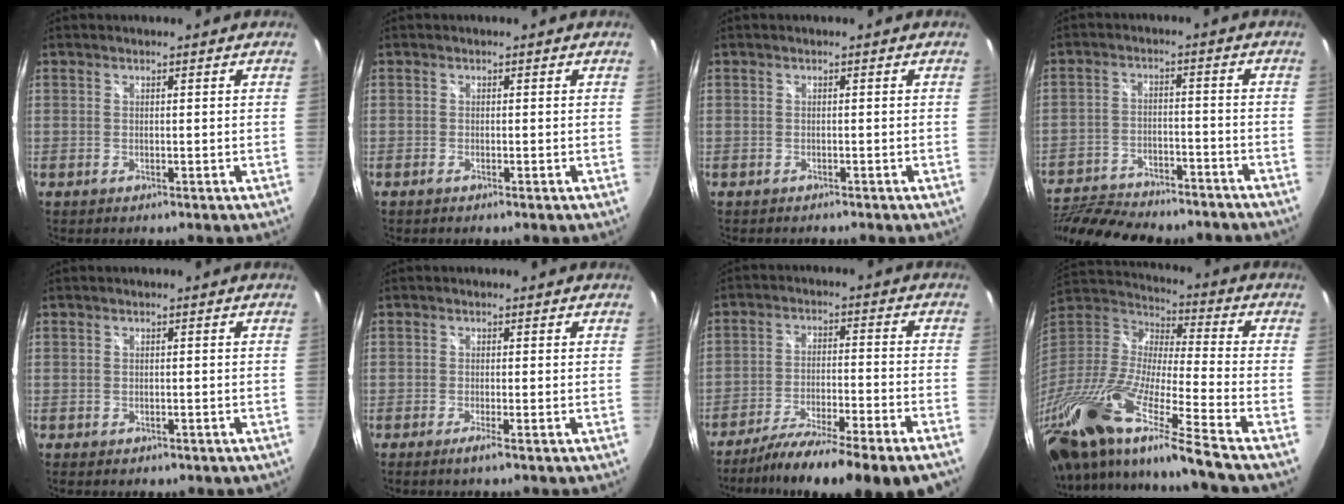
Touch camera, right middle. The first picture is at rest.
{"total": 0.6, "force": [-0.5, 0.0, 0.3], "torque": [-0.004, -0.002, -0.012]}
{"total": 1.1, "force": [-1.1, 0.2, 0.2], "torque": [-0.006, -0.005, -0.015]}
{"total": 20.5, "force": [-17.4, 6.0, 9.1], "torque": [-0.198, -0.024, -0.265]}
{"total": 2.0, "force": [-1.2, 1.2, 1.0], "torque": [-0.017, -0.007, -0.014]}
{"total": 1.9, "force": [-1.2, -0.6, 1.3], "torque": [-0.026, -0.005, -0.024]}
{"total": 17.8, "force": [-14.7, -0.7, 10.1], "torque": [-0.179, -0.045, -0.229]}
{"total": 30.2, "force": [-21.5, 1.5, 21.2], "torque": [-0.361, -0.078, -0.387]}